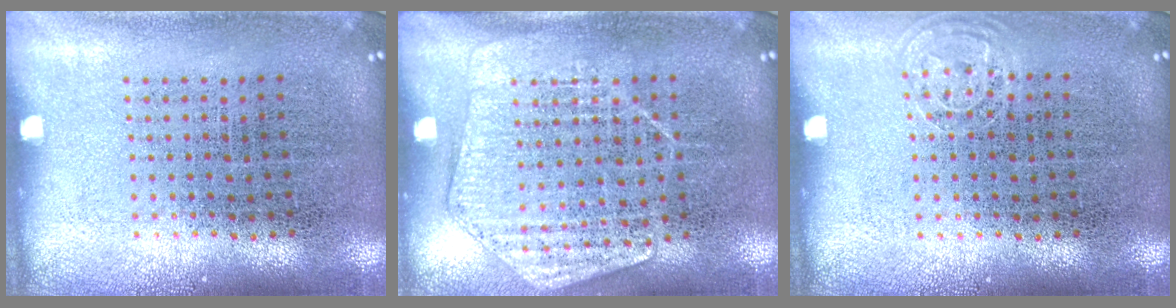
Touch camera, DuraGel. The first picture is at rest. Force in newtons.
{"total": 1.4, "press": 1.4, "slide": 0.2}
{"total": 0.7, "press": 0.6, "slide": 0.3}